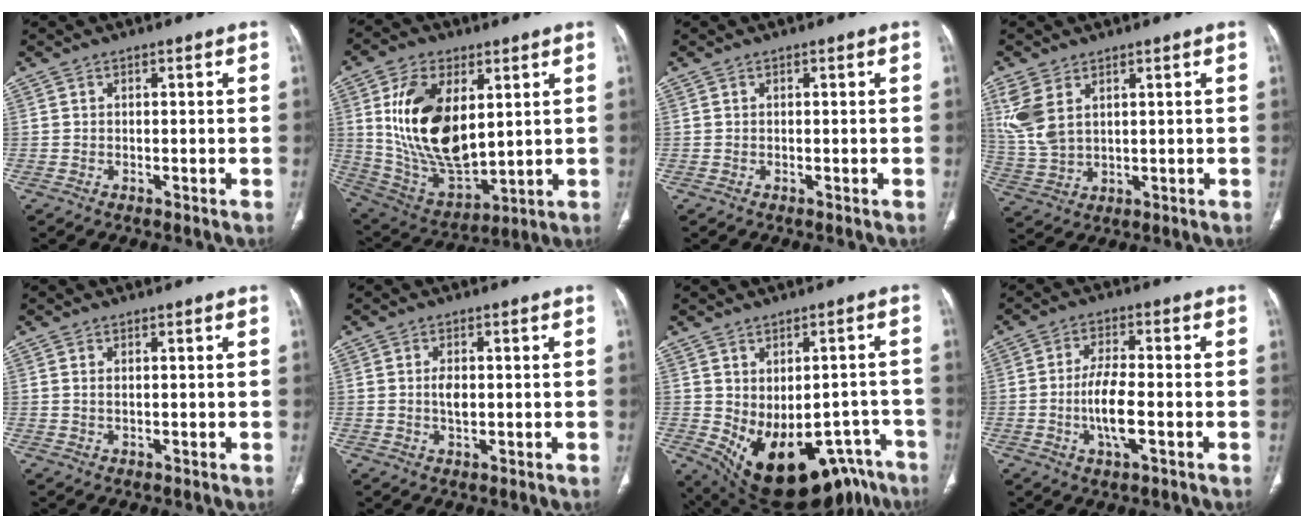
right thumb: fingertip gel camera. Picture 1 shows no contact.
{"total": 20.1, "force": [4.6, 11.2, 16.1], "torque": [-0.282, -0.025, 0.103]}
{"total": 0.0}
{"total": 8.5, "force": [3.6, 4.9, 6.0], "torque": [-0.142, -0.006, 0.085]}
{"total": 0.9, "force": [0.4, 0.4, 0.7], "torque": [-0.020, 0.001, 0.011]}
{"total": 2.8, "force": [0.2, 1.5, 2.3], "torque": [-0.041, -0.002, 0.004]}
{"total": 22.6, "force": [-12.8, 12.4, 13.8], "torque": [-0.177, 0.022, -0.150]}
{"total": 7.5, "force": [-1.8, 2.4, 6.9], "torque": [-0.139, 0.005, -0.035]}